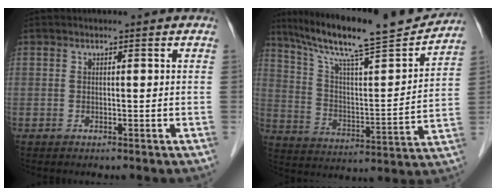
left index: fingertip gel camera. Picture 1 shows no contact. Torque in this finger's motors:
{"motor_torque": [0.00, -0.17, 0.22, 0.10]}